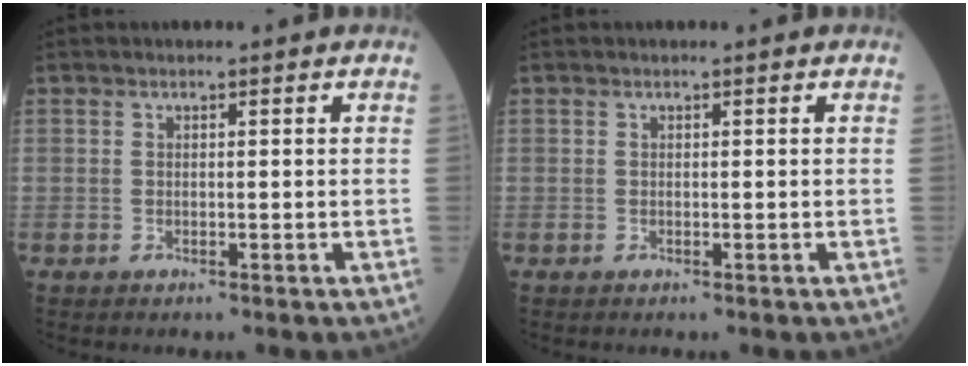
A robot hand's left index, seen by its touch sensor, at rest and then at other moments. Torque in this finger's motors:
{"motor_torque": [0.49, -0.59, -0.06, 0.01]}